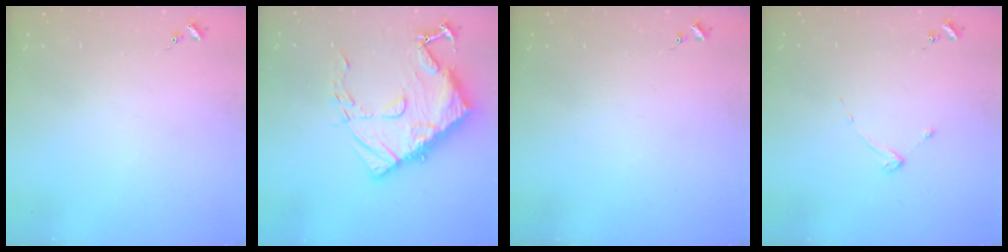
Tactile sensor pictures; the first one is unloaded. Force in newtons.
{"total": 22.1, "press": 22.0, "slide": 2.0}
{"total": 0.0}
{"total": 2.7, "press": 2.7, "slide": 0.3}